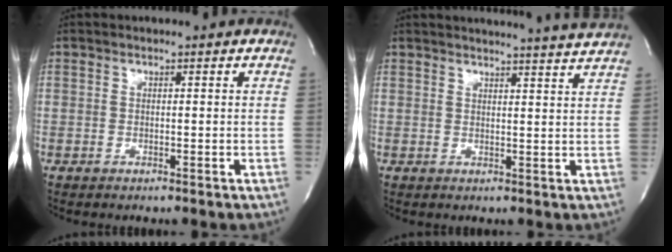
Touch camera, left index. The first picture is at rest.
{"total": 10.8, "force": [10.3, -1.8, 2.6], "torque": [-0.035, -0.036, 0.112]}